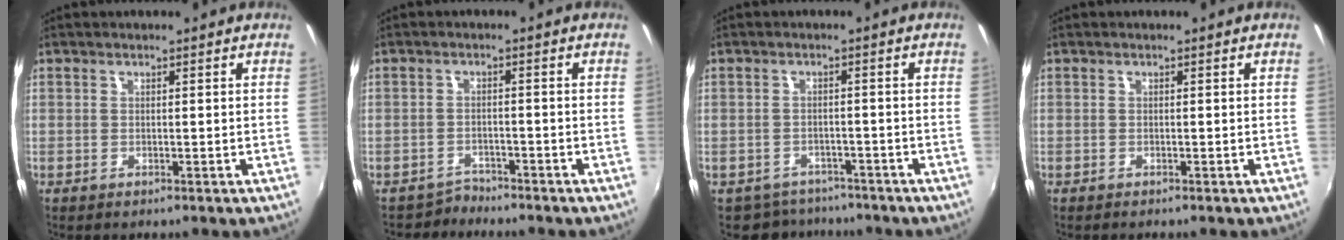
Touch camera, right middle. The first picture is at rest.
{"total": 2.5, "force": [-2.3, 0.6, -0.7], "torque": [0.011, 0.005, -0.042]}
{"total": 5.5, "force": [-4.6, 2.9, 0.1], "torque": [-0.012, 0.009, -0.071]}
{"total": 0.0}